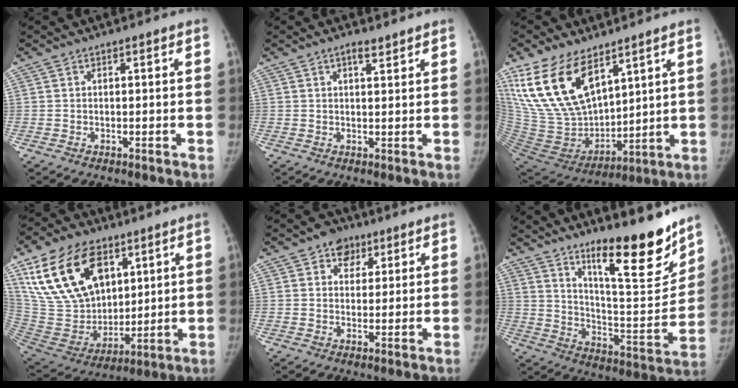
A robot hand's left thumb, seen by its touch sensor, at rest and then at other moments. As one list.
[{"total": 2.4, "force": [1.7, 0.8, 1.5], "torque": [-0.020, -0.010, 0.028]}, {"total": 19.7, "force": [11.6, 10.1, 12.4], "torque": [-0.214, -0.060, 0.240]}, {"total": 23.7, "force": [11.2, 14.9, 14.5], "torque": [-0.245, -0.037, 0.216]}, {"total": 5.3, "force": [2.7, 4.2, 1.9], "torque": [0.003, -0.005, 0.036]}, {"total": 20.2, "force": [14.5, 4.0, 13.5], "torque": [-0.162, -0.109, 0.234]}]